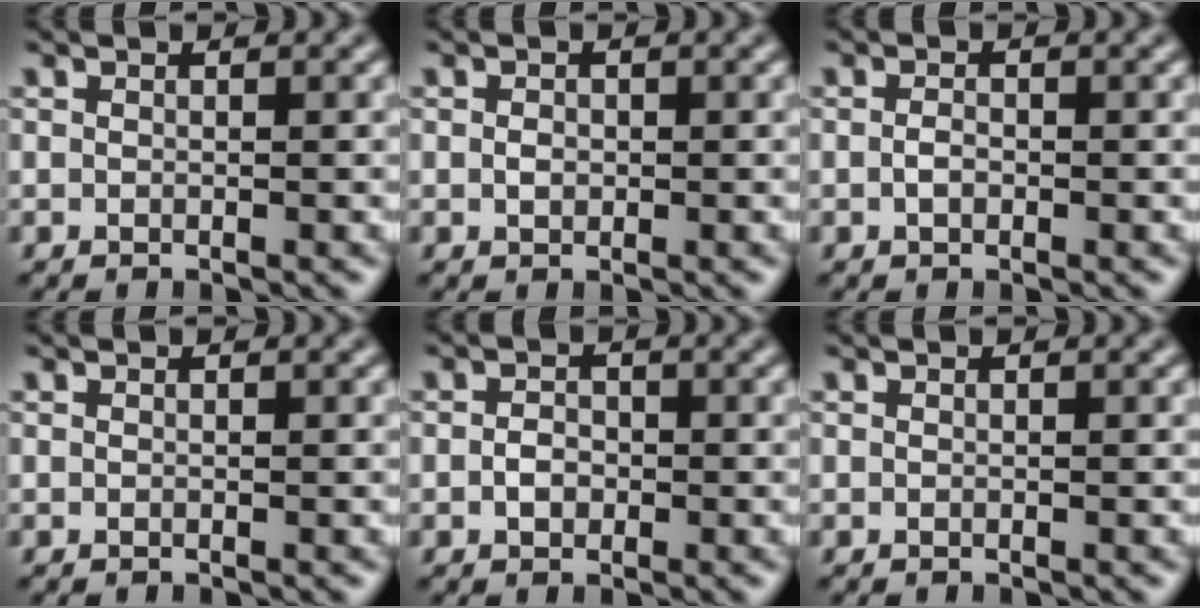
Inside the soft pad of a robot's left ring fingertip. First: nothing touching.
{"total": 0.9, "force": [0.0, 0.7, 0.6], "torque": [-0.011, -0.002, -0.002]}
{"total": 1.0, "force": [-0.3, 0.6, 0.8], "torque": [-0.018, 0.001, -0.007]}
{"total": 0.0}
{"total": 1.6, "force": [-0.4, 1.2, 0.9], "torque": [-0.017, 0.001, -0.011]}
{"total": 0.0}